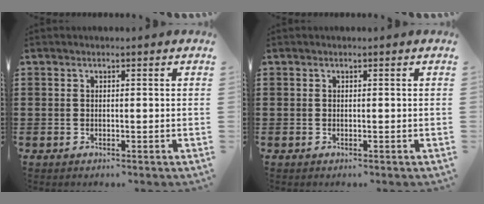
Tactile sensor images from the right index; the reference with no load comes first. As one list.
[{"total": 0.0}]